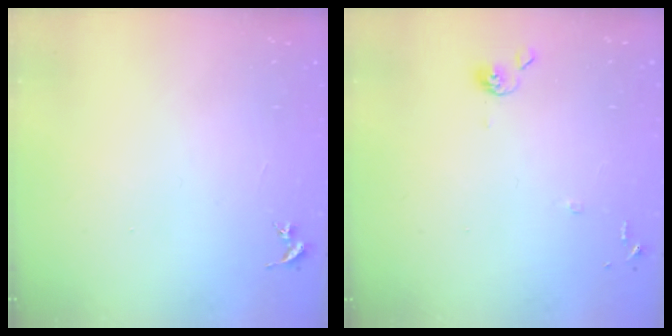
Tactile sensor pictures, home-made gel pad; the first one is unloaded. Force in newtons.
{"total": 6.6, "press": 6.6, "slide": 0.6}